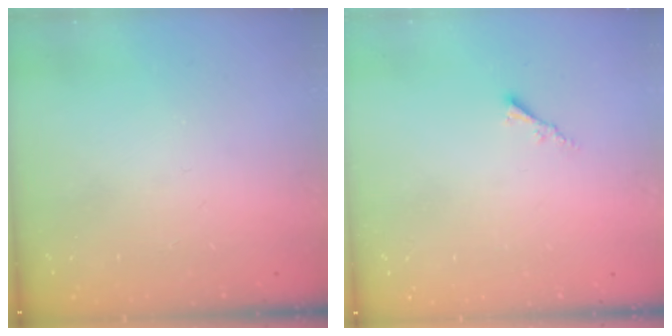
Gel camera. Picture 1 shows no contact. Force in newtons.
{"total": 1.7, "press": 1.6, "slide": 0.5}